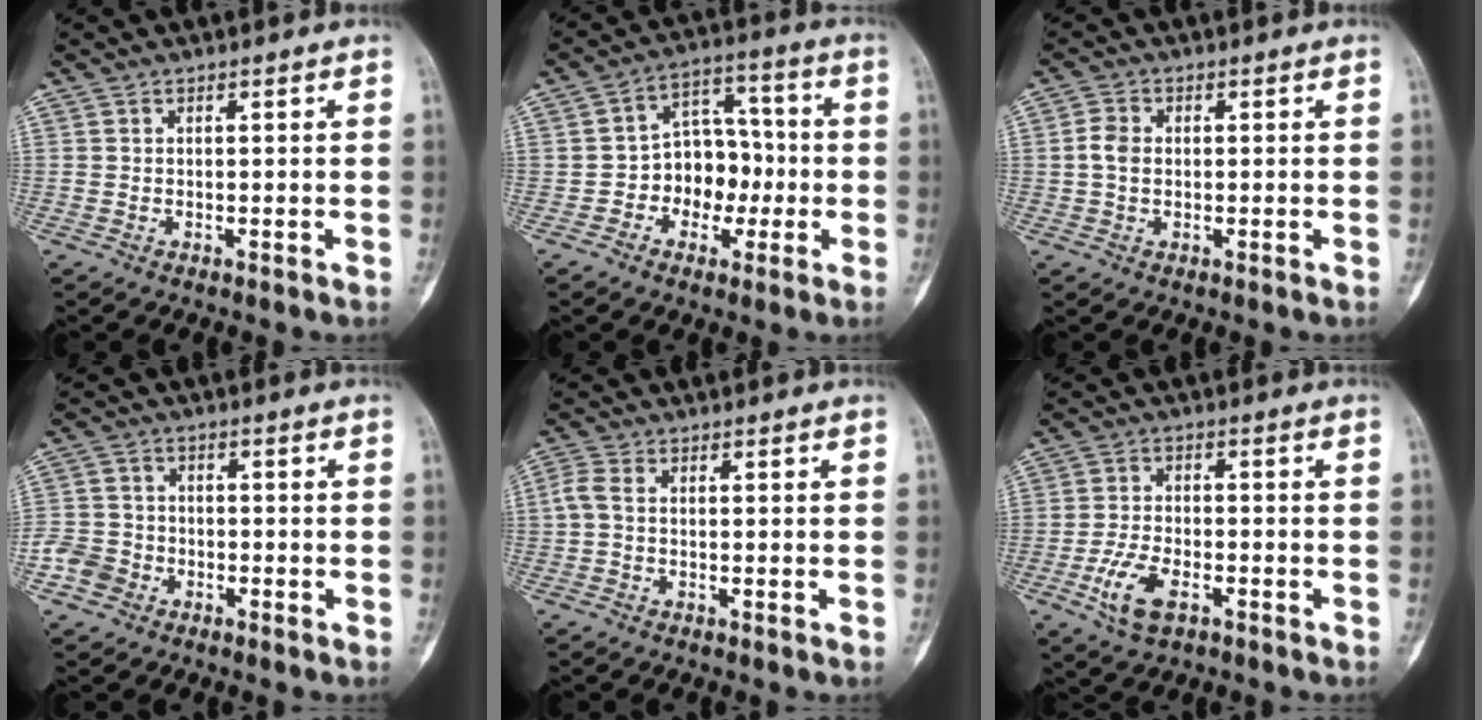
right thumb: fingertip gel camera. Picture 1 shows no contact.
{"total": 9.0, "force": [-2.0, 7.0, 5.3], "torque": [-0.036, 0.042, -0.041]}
{"total": 3.6, "force": [0.0, 2.8, 2.3], "torque": [-0.046, 0.007, -0.005]}
{"total": 5.5, "force": [-2.8, 4.5, 1.4], "torque": [-0.009, 0.021, -0.061]}
{"total": 2.5, "force": [-0.3, 1.2, 2.2], "torque": [-0.053, 0.001, -0.018]}
{"total": 7.5, "force": [-3.4, 3.8, 5.5], "torque": [-0.110, 0.013, -0.064]}